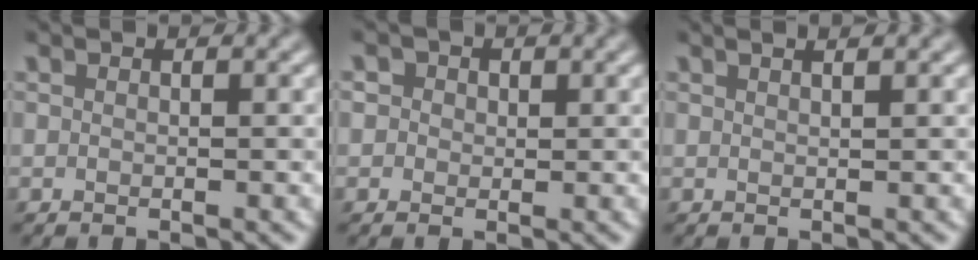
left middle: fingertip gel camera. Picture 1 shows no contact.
{"total": 1.9, "force": [0.7, 1.7, 0.5], "torque": [0.000, 0.004, -0.004]}
{"total": 2.7, "force": [1.6, 1.3, 1.7], "torque": [0.003, 0.011, -0.012]}